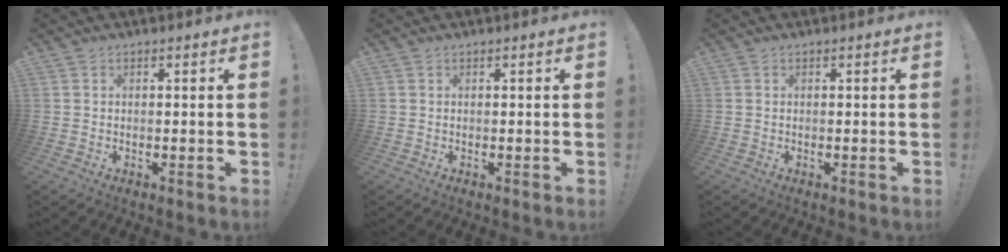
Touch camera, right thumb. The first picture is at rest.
{"total": 0.0}
{"total": 0.0}